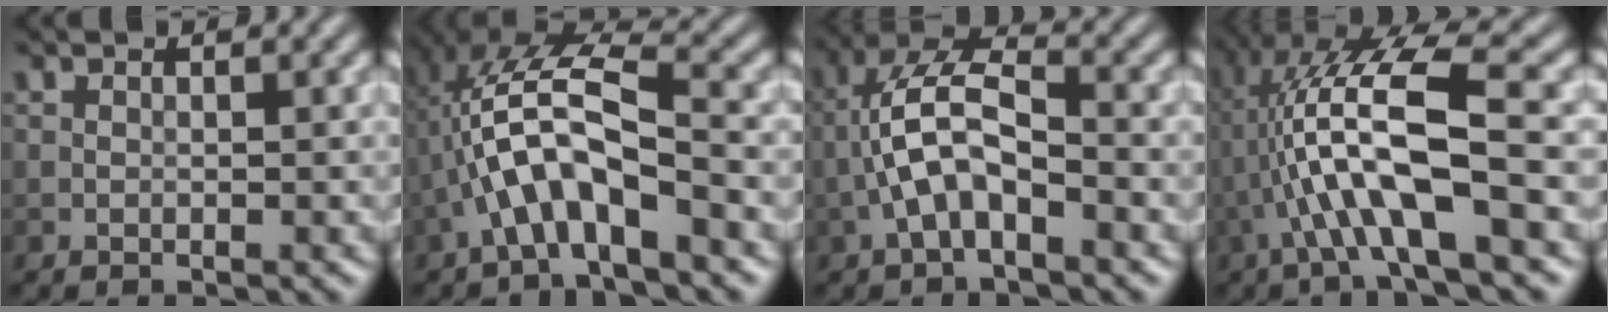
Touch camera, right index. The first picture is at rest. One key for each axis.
{"total": 7.6, "fx": -2.3, "fy": 2.3, "fz": 6.9, "tx": -0.138, "ty": 0.023, "tz": -0.045}
{"total": 5.9, "fx": -1.9, "fy": 2.3, "fz": 5.1, "tx": -0.106, "ty": 0.017, "tz": -0.041}
{"total": 10.1, "fx": -1.4, "fy": 2.3, "fz": 9.8, "tx": -0.191, "ty": 0.022, "tz": -0.025}